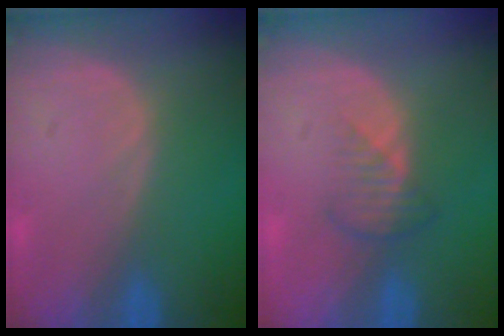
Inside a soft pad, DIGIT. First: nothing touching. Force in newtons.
{"total": 2.7, "press": 2.6, "slide": 0.6}